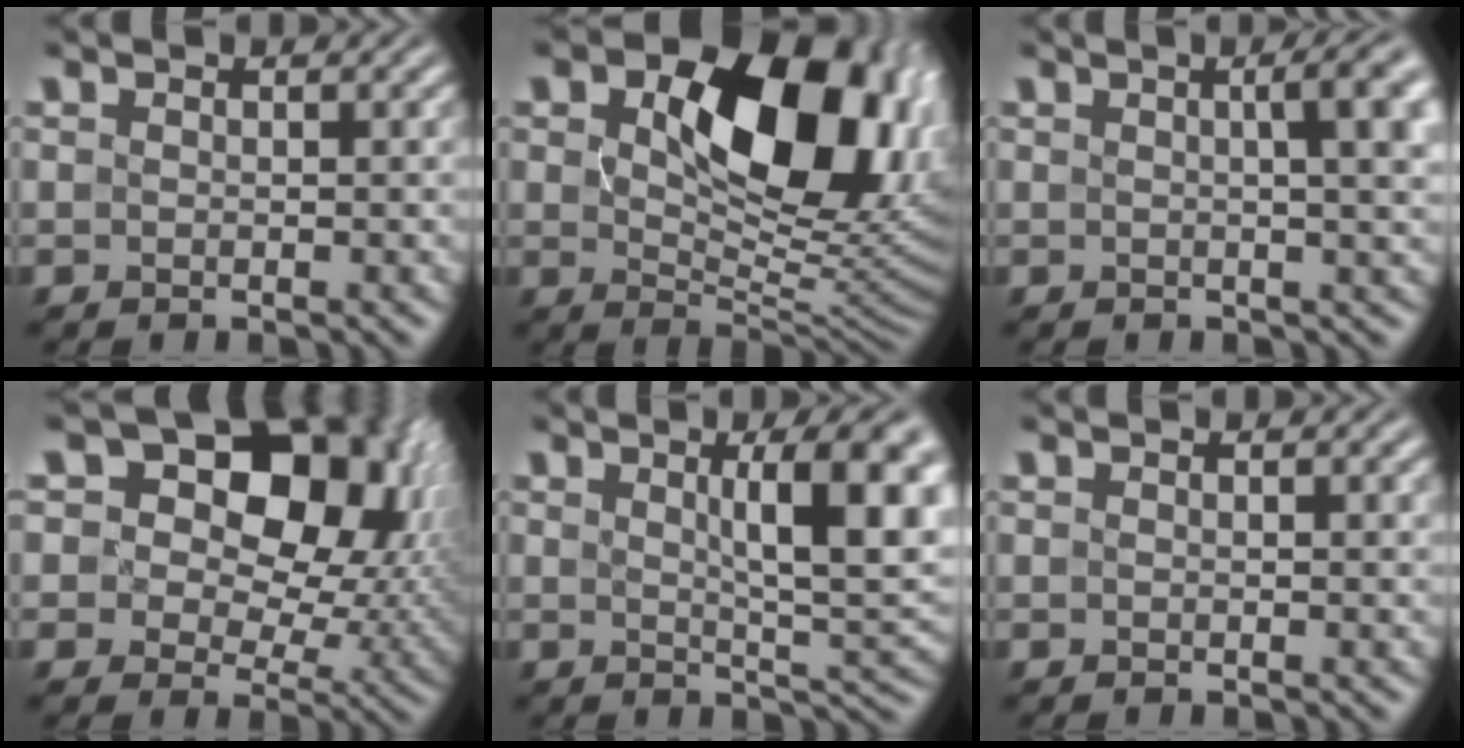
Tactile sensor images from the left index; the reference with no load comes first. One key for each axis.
{"total": 14.2, "fx": 3.9, "fy": 7.9, "fz": 11.1, "tx": -0.155, "ty": -0.004, "tz": 0.071}
{"total": 6.6, "fx": 1.3, "fy": 2.1, "fz": 6.1, "tx": -0.036, "ty": 0.021, "tz": 0.007}
{"total": 15.6, "fx": 5.7, "fy": 10.1, "fz": 10.5, "tx": -0.123, "ty": 0.025, "tz": 0.067}
{"total": 9.2, "fx": 2.5, "fy": 2.3, "fz": 8.5, "tx": -0.110, "ty": 0.004, "tz": 0.041}
{"total": 1.2, "fx": 0.3, "fy": 0.3, "fz": 1.1, "tx": -0.011, "ty": 0.004, "tz": 0.002}